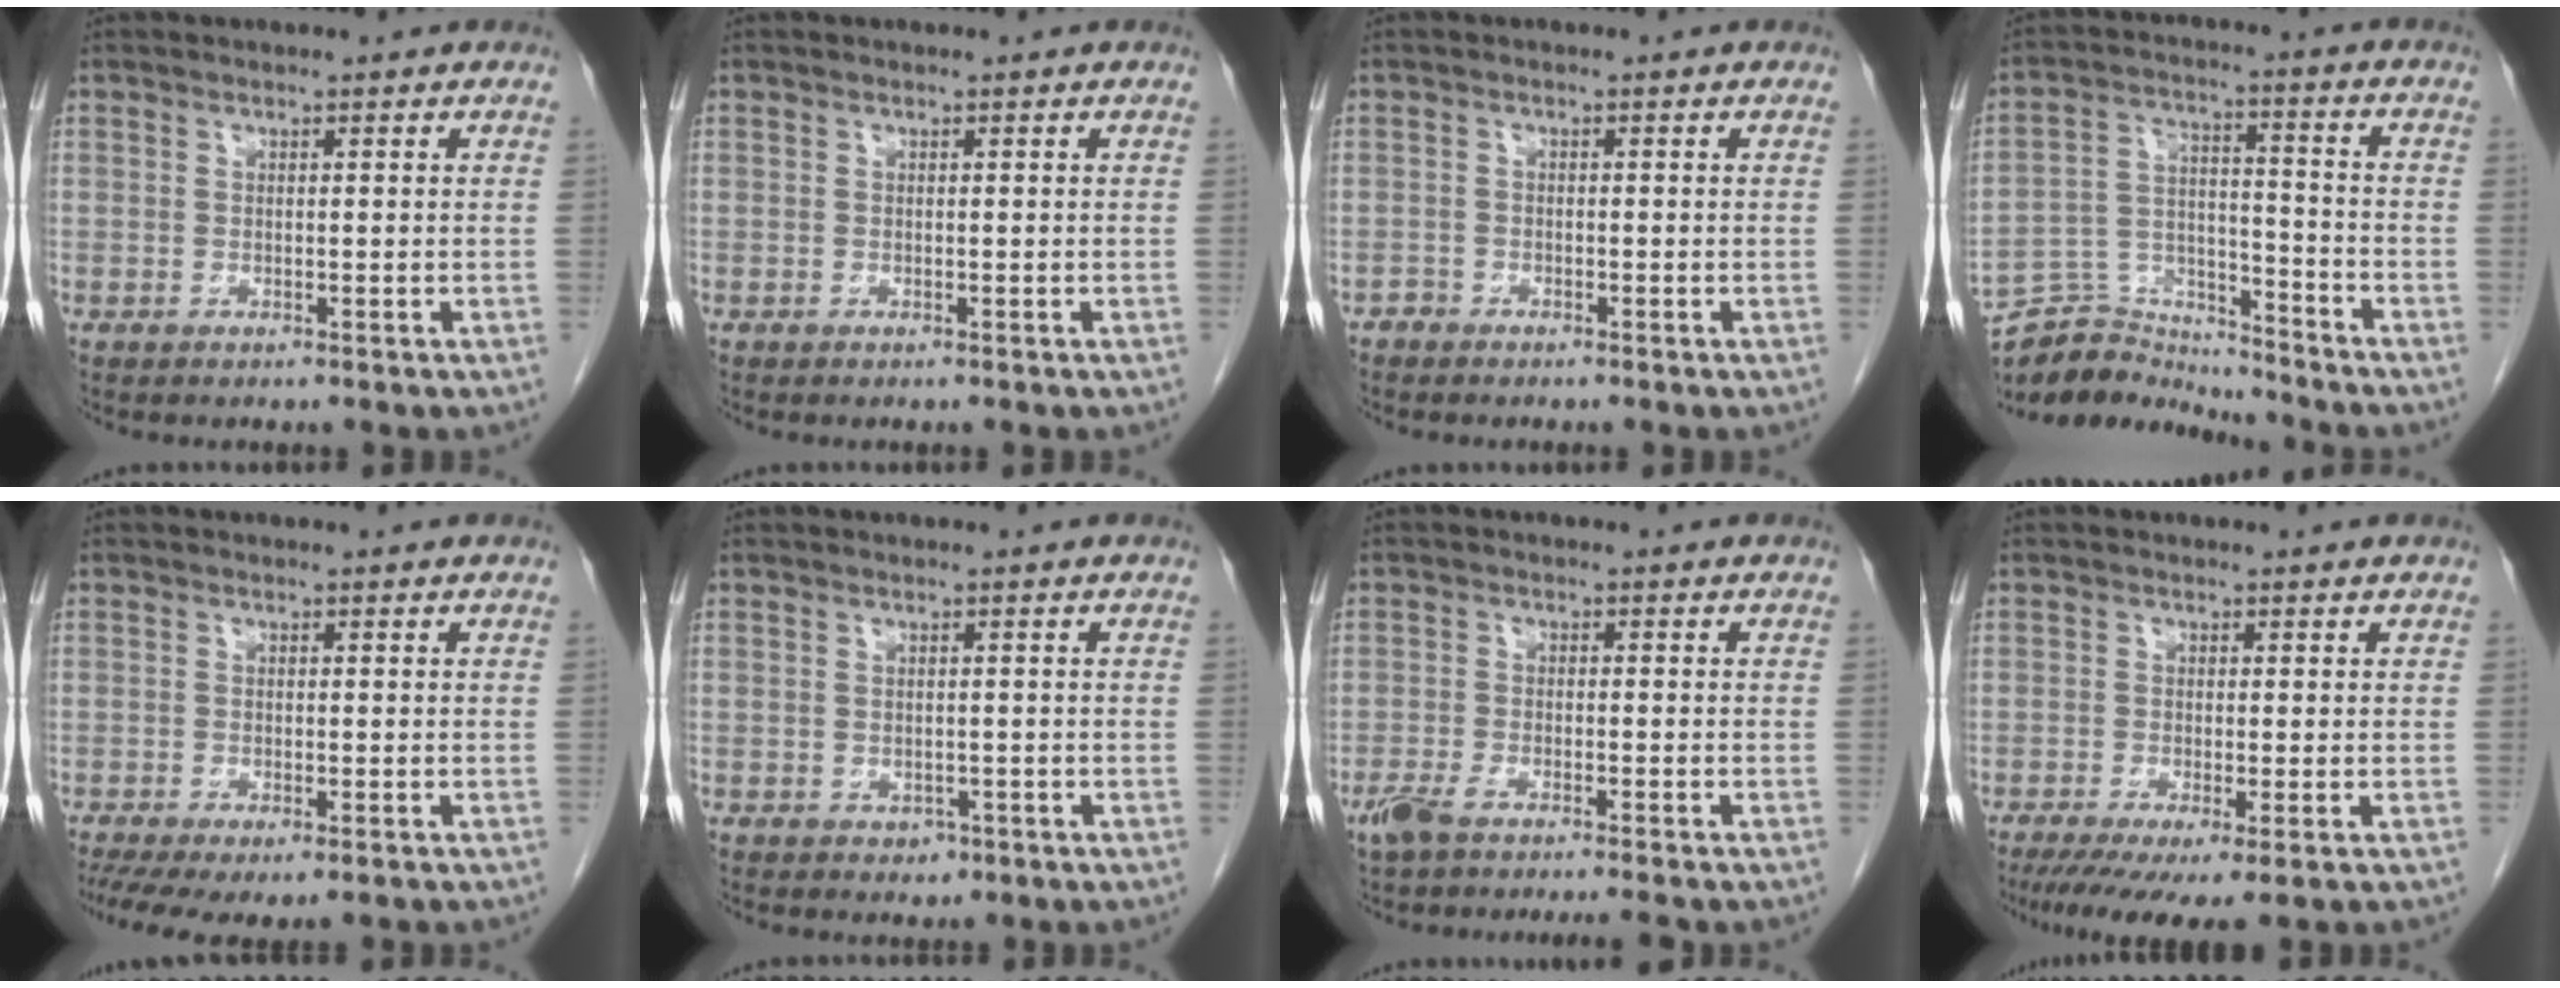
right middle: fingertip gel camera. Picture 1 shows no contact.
{"total": 0.0}
{"total": 0.9, "force": [-0.8, 0.4, -0.1], "torque": [-0.002, 0.002, -0.018]}
{"total": 10.5, "force": [-10.4, 1.4, -0.3], "torque": [0.003, 0.030, -0.190]}
{"total": 8.5, "force": [-6.0, 2.5, 5.4], "torque": [-0.092, -0.016, -0.093]}
{"total": 1.4, "force": [-0.7, 1.1, 0.5], "torque": [-0.006, 0.003, -0.004]}
{"total": 6.5, "force": [-5.4, 0.4, 3.7], "torque": [-0.057, -0.010, -0.089]}
{"total": 6.9, "force": [-4.3, 1.0, 5.3], "torque": [-0.081, -0.019, -0.074]}